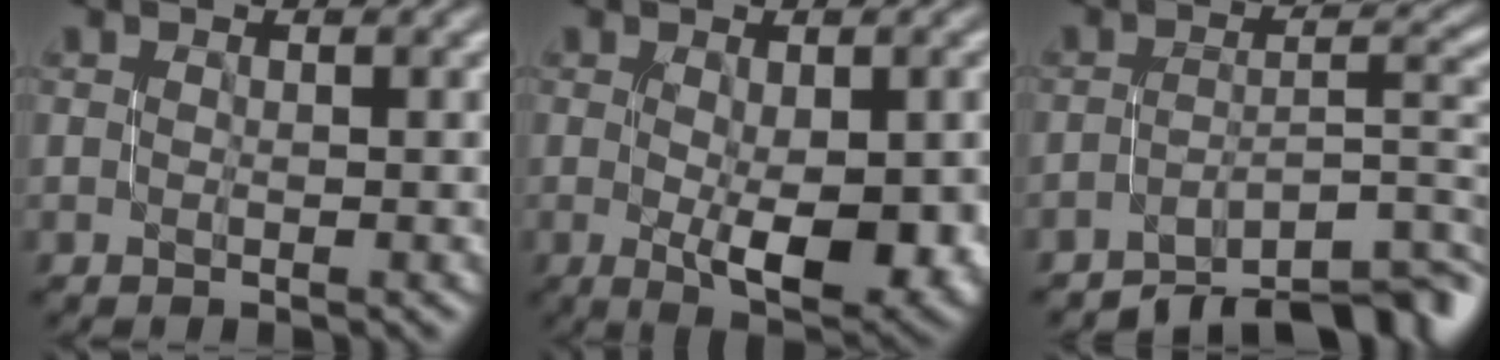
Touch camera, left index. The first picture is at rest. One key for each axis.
{"total": 6.8, "fx": -0.9, "fy": 2.5, "fz": 6.2, "tx": -0.104, "ty": -0.016, "tz": -0.003}
{"total": 7.9, "fx": -6.3, "fy": 2.2, "fz": 4.3, "tx": -0.052, "ty": 0.009, "tz": -0.105}